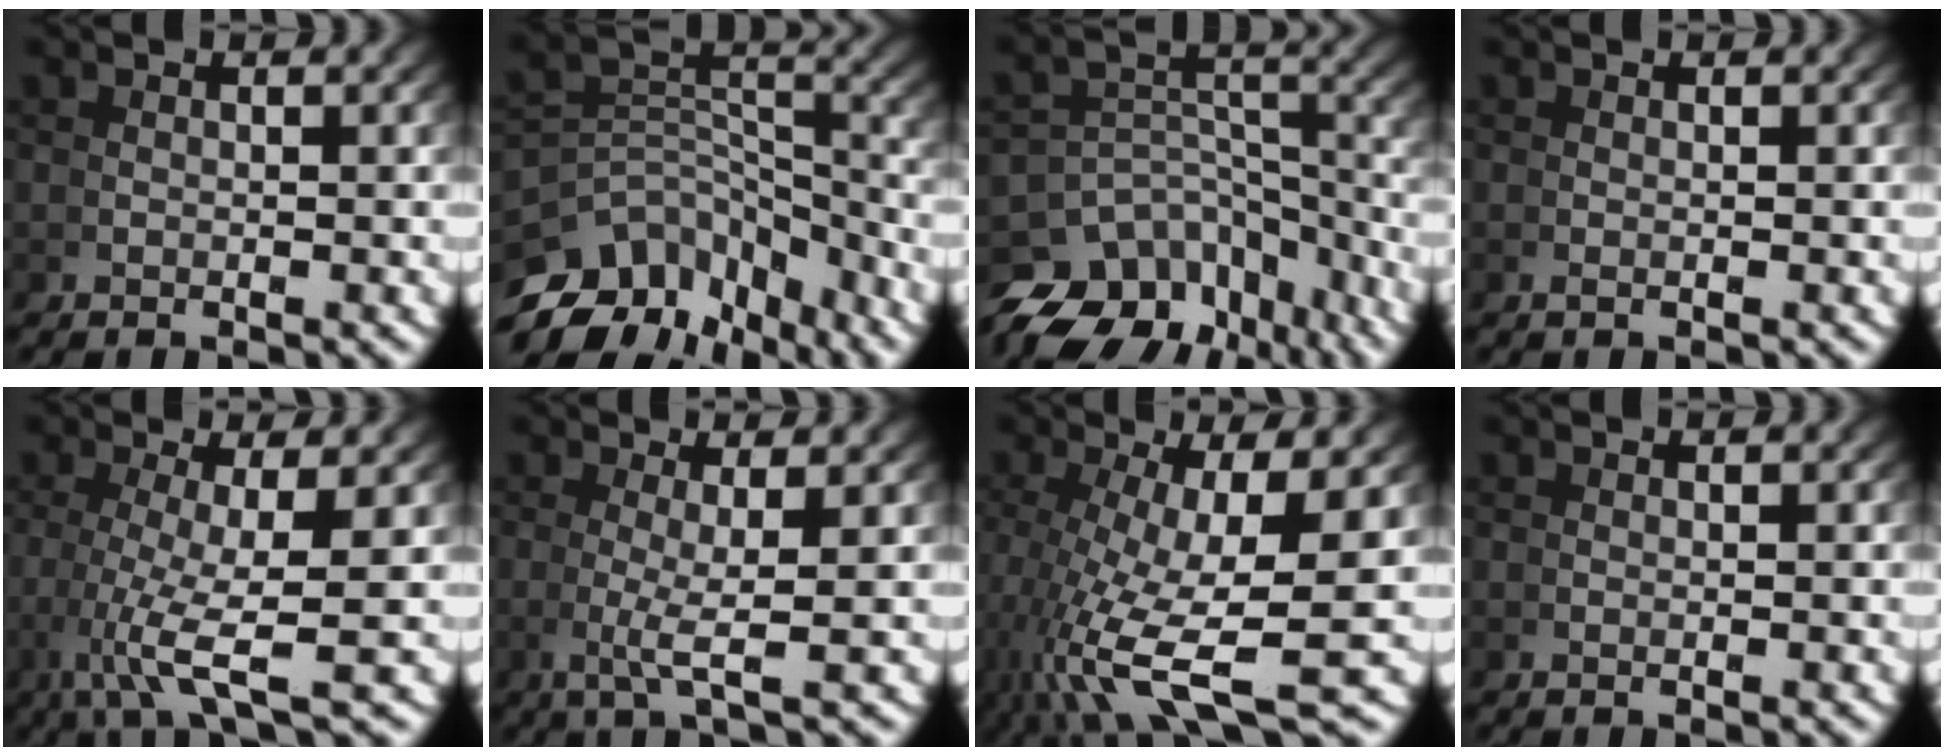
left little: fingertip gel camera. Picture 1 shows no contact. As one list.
[{"total": 10.9, "force": [-4.1, 8.0, 6.2], "torque": [-0.108, -0.038, -0.065]}, {"total": 9.8, "force": [-4.7, 6.7, 5.4], "torque": [-0.073, -0.035, -0.069]}, {"total": 0.0}, {"total": 5.8, "force": [-0.6, 1.1, 5.6], "torque": [-0.124, -0.026, 0.002]}, {"total": 3.0, "force": [0.4, 0.1, 3.0], "torque": [-0.076, -0.018, 0.012]}, {"total": 8.4, "force": [-2.8, 2.6, 7.5], "torque": [-0.157, -0.044, -0.019]}, {"total": 0.0}]